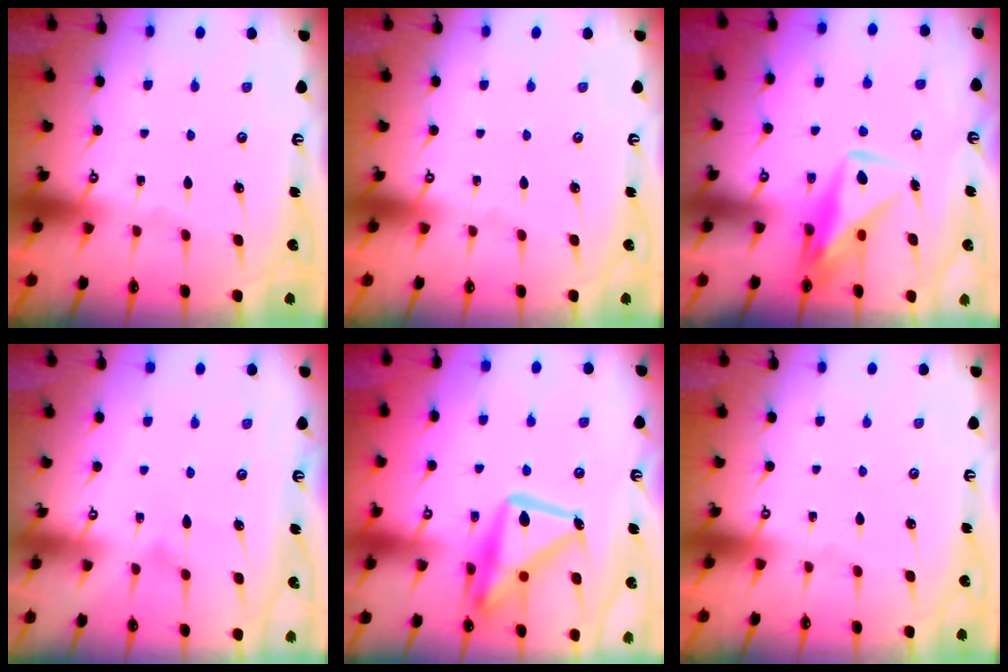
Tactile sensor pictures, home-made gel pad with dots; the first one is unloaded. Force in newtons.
{"total": 0.0}
{"total": 9.6, "press": 9.6, "slide": 0.6}
{"total": 8.1, "press": 8.1, "slide": 0.3}
{"total": 18.0, "press": 17.9, "slide": 1.6}
{"total": 0.0}